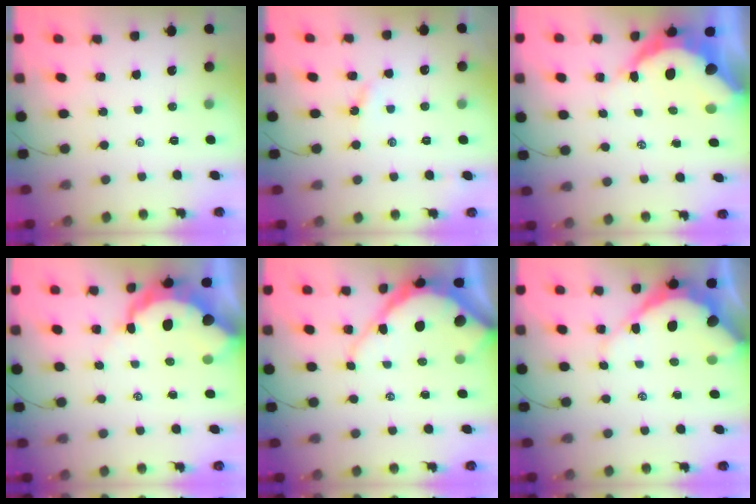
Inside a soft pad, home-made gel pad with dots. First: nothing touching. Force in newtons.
{"total": 3.4, "press": 3.4, "slide": 0.5}
{"total": 13.9, "press": 13.8, "slide": 1.6}
{"total": 8.9, "press": 8.9, "slide": 0.9}
{"total": 10.3, "press": 10.2, "slide": 1.0}
{"total": 10.7, "press": 10.6, "slide": 1.1}